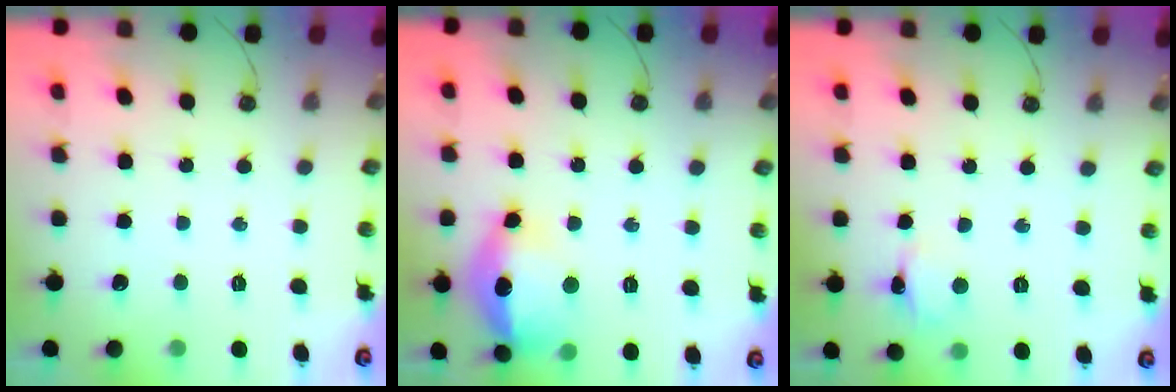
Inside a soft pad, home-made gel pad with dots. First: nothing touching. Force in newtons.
{"total": 15.7, "press": 15.6, "slide": 1.5}
{"total": 2.9, "press": 2.9, "slide": 0.2}